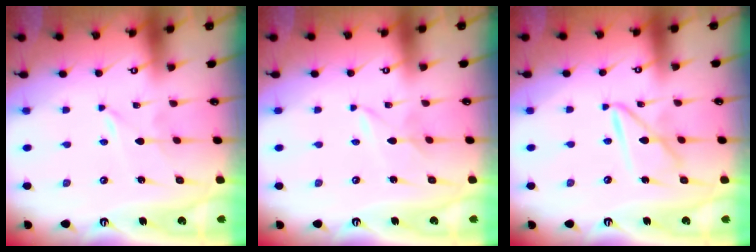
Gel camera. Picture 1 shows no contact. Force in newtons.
{"total": 1.4, "press": 1.4, "slide": 0.2}
{"total": 9.8, "press": 9.8, "slide": 0.9}